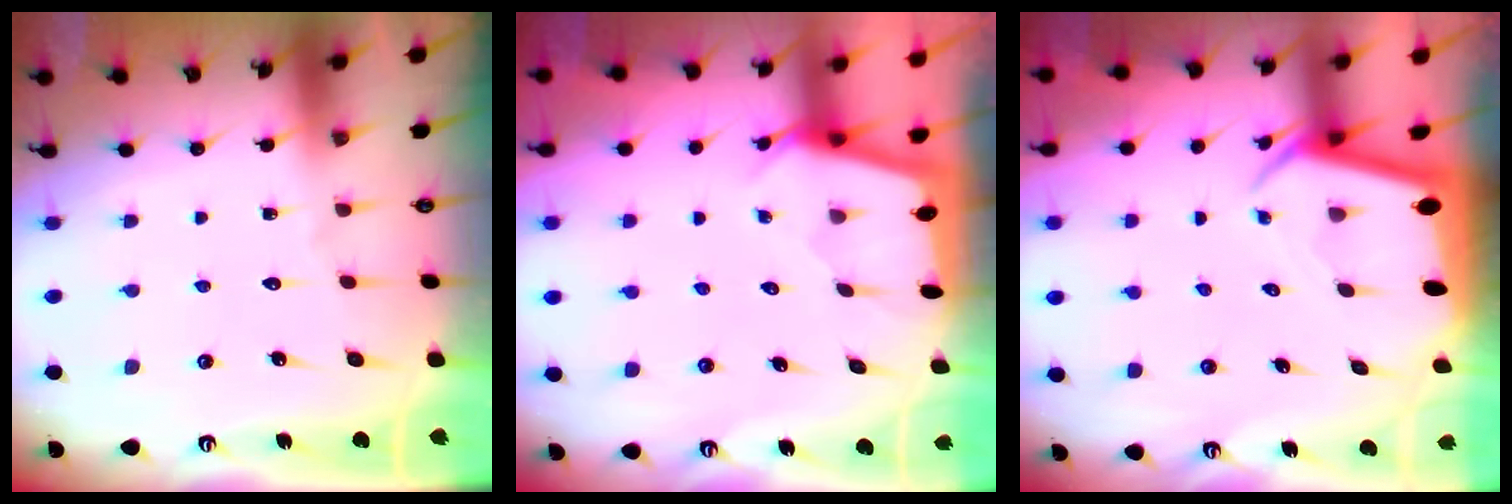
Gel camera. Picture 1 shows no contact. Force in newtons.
{"total": 2.0, "press": 2.0, "slide": 0.3}
{"total": 2.6, "press": 2.6, "slide": 0.2}